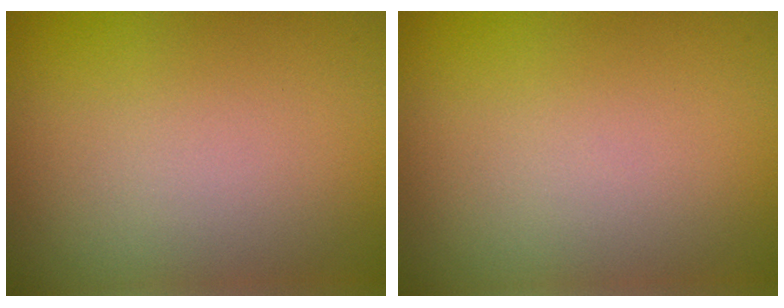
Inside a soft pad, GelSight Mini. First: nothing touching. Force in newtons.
{"total": 0.0}